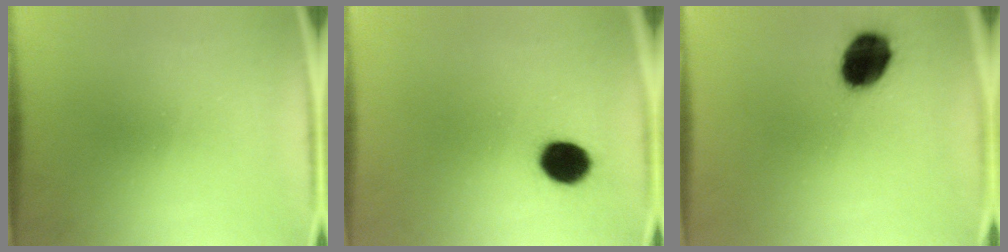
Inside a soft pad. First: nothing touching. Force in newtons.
{"total": 7.8}
{"total": 12.9}